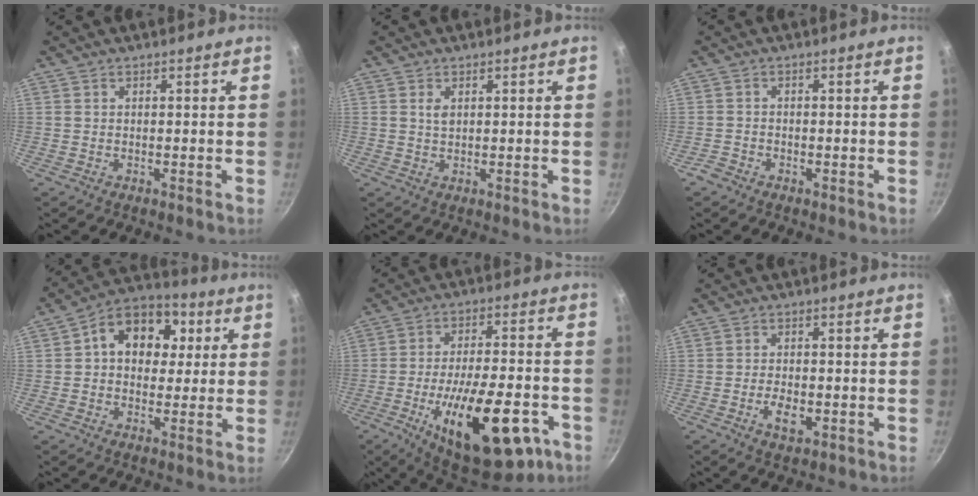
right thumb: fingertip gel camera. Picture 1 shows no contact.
{"total": 1.8, "force": [0.6, 1.1, 1.3], "torque": [-0.023, -0.002, 0.012]}
{"total": 1.9, "force": [-1.4, 1.1, 0.5], "torque": [-0.014, 0.013, -0.028]}
{"total": 13.6, "force": [2.9, 10.2, 8.5], "torque": [-0.090, 0.018, 0.027]}
{"total": 25.3, "force": [-10.5, 10.3, 20.5], "torque": [-0.280, 0.028, -0.146]}
{"total": 4.5, "force": [-1.5, 2.4, 3.5], "torque": [-0.063, 0.007, -0.024]}